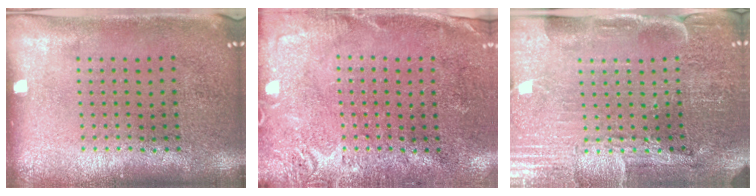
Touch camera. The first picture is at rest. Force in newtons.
{"total": 2.7, "press": 2.4, "slide": 1.2}
{"total": 3.9, "press": 3.8, "slide": 1.1}